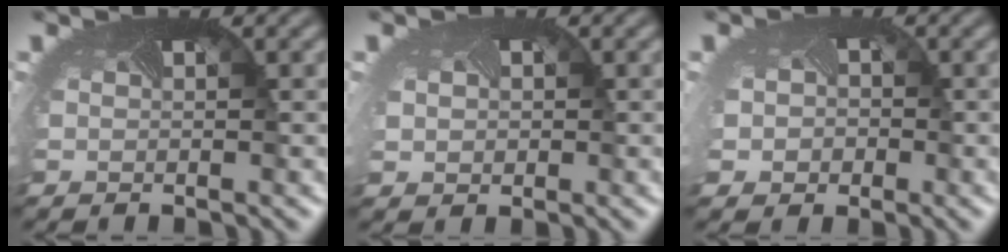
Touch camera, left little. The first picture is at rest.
{"total": 1.3, "force": [0.3, 1.2, 0.2], "torque": [-0.014, -0.008, 0.009]}
{"total": 3.6, "force": [-0.5, 3.2, 1.6], "torque": [-0.026, -0.012, -0.018]}